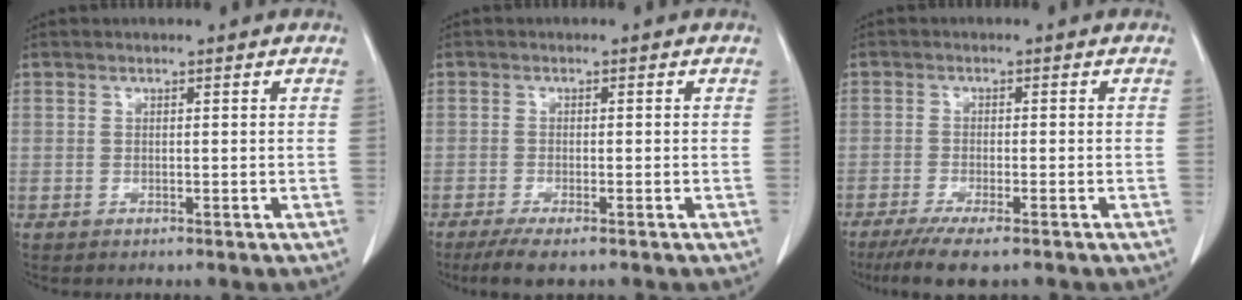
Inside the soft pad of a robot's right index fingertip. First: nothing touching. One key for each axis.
{"total": 4.6, "fx": -3.3, "fy": 0.6, "fz": 3.2, "tx": -0.057, "ty": -0.013, "tz": -0.052}
{"total": 7.4, "fx": -5.5, "fy": 0.7, "fz": 4.9, "tx": -0.079, "ty": -0.018, "tz": -0.087}